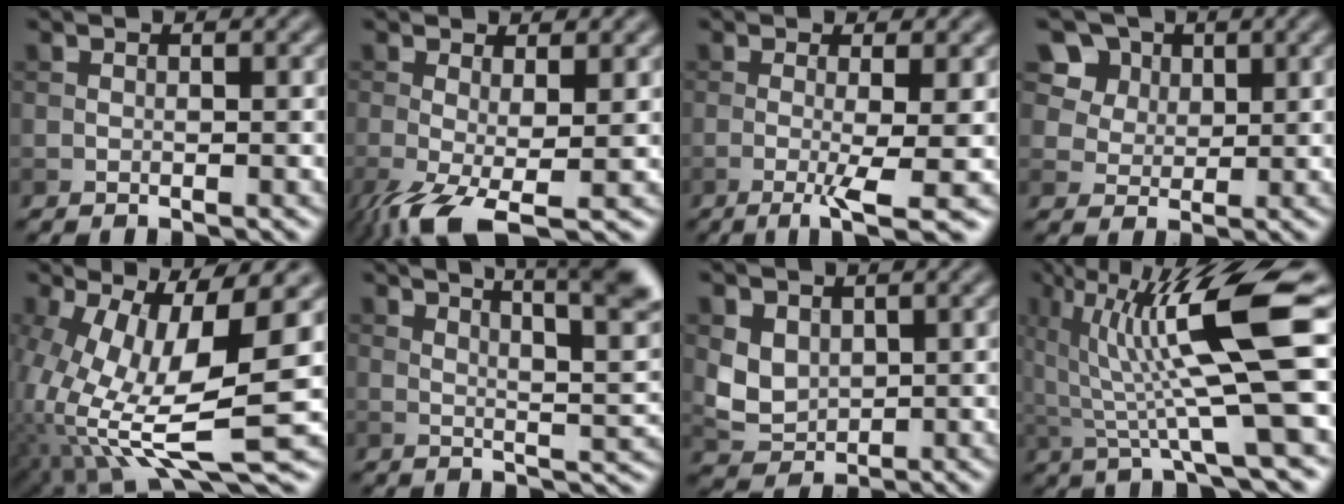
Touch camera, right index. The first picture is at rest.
{"total": 5.8, "force": [-2.5, 1.6, 4.9], "torque": [-0.104, -0.020, -0.049]}
{"total": 5.1, "force": [-1.3, 0.9, 4.9], "torque": [-0.080, -0.010, -0.022]}
{"total": 9.3, "force": [5.3, 6.6, 3.7], "torque": [-0.093, 0.007, 0.092]}
{"total": 12.5, "force": [-2.1, 4.1, 11.7], "torque": [-0.240, -0.013, -0.031]}
{"total": 9.3, "force": [5.5, 2.3, 7.1], "torque": [-0.077, 0.021, 0.059]}
{"total": 3.1, "force": [0.7, 2.5, 1.7], "torque": [-0.036, -0.007, 0.016]}
{"total": 11.3, "force": [2.7, 1.8, 10.8], "torque": [-0.173, -0.002, 0.053]}